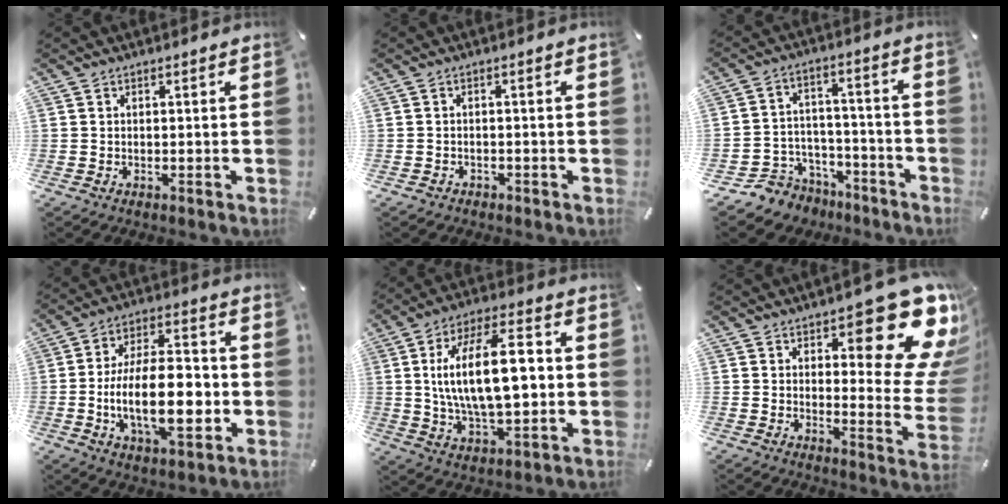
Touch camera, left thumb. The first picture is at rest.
{"total": 1.3, "force": [-1.0, 0.9, 0.3], "torque": [-0.006, 0.004, -0.023]}
{"total": 8.8, "force": [-5.7, 6.5, 1.5], "torque": [-0.026, 0.036, -0.100]}
{"total": 19.1, "force": [-3.6, 9.2, 16.3], "torque": [-0.290, 0.002, -0.062]}
{"total": 20.0, "force": [1.5, 9.5, 17.6], "torque": [-0.320, -0.002, 0.018]}
{"total": 20.8, "force": [11.3, 8.4, 15.4], "torque": [-0.181, -0.090, 0.185]}